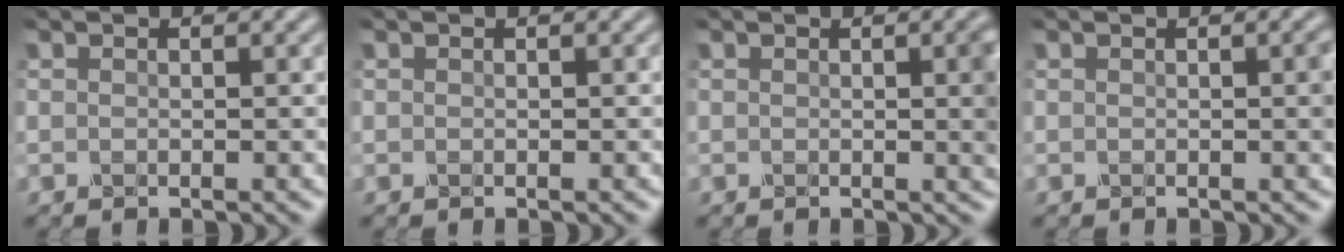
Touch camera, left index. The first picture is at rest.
{"total": 0.0}
{"total": 2.6, "force": [0.1, 0.6, 2.5], "torque": [-0.024, 0.003, -0.002]}
{"total": 1.5, "force": [0.0, 0.3, 1.5], "torque": [-0.016, 0.002, -0.002]}